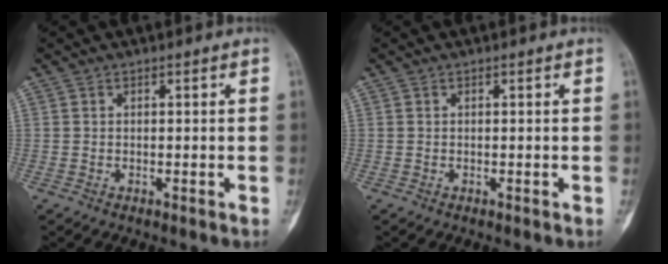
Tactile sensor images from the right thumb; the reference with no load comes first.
{"total": 0.0}